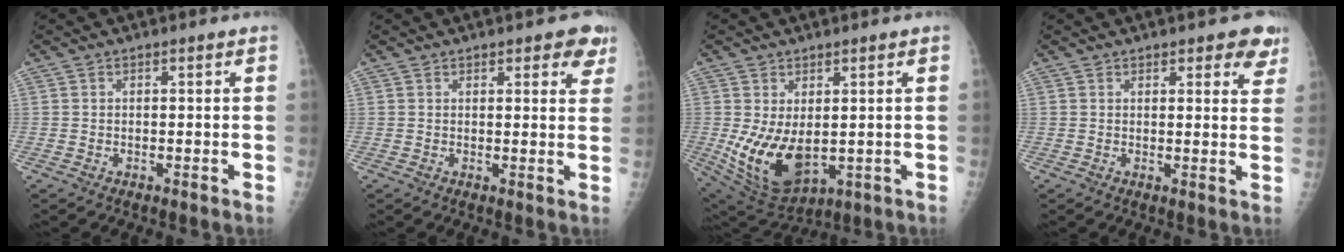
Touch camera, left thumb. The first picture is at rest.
{"total": 5.1, "force": [3.2, 2.3, 3.2], "torque": [-0.004, -0.011, 0.033]}
{"total": 12.0, "force": [-0.4, 7.2, 9.6], "torque": [-0.166, -0.019, 0.022]}
{"total": 5.3, "force": [3.7, 2.4, 3.0], "torque": [0.002, -0.016, 0.039]}